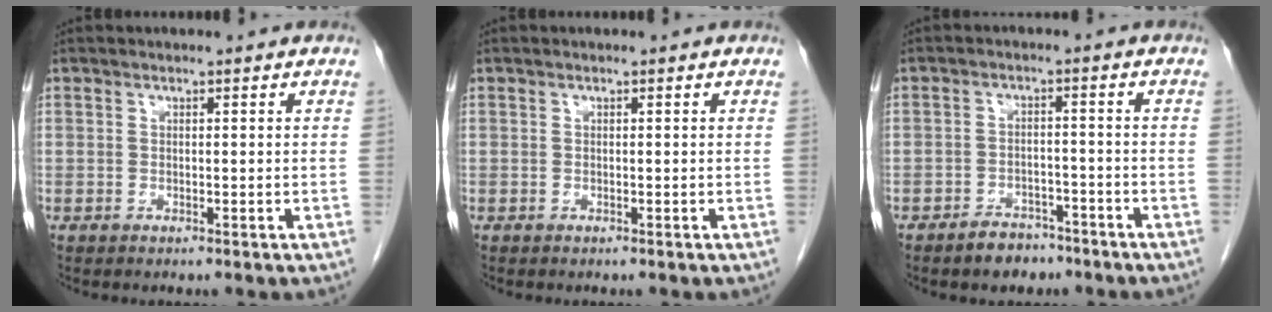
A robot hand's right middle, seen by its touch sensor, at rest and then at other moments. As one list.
[{"total": 0.0}, {"total": 4.5, "force": [-3.5, 2.4, 1.5], "torque": [-0.029, 0.004, -0.050]}]